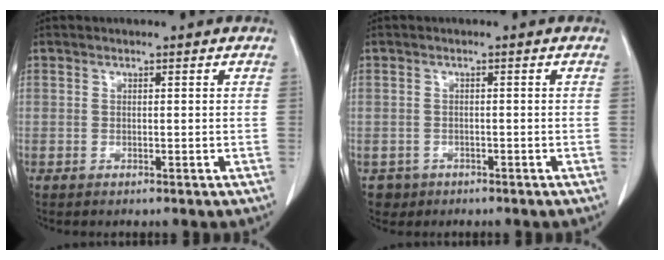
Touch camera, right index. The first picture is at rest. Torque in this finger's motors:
{"motor_torque": [-0.17, -0.03, -0.53, -0.11]}